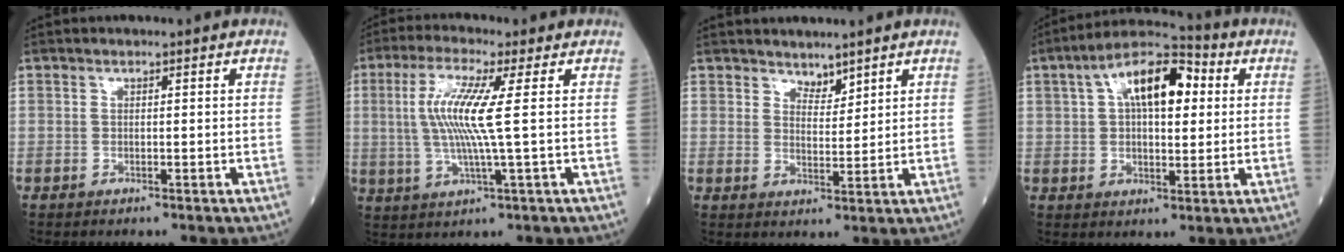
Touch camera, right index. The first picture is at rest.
{"total": 9.1, "force": [1.1, -0.5, 9.0], "torque": [-0.196, 0.001, 0.020]}
{"total": 2.8, "force": [2.5, 1.1, 0.7], "torque": [-0.007, -0.003, 0.046]}
{"total": 12.2, "force": [3.5, 4.9, 10.6], "torque": [-0.182, 0.036, 0.051]}